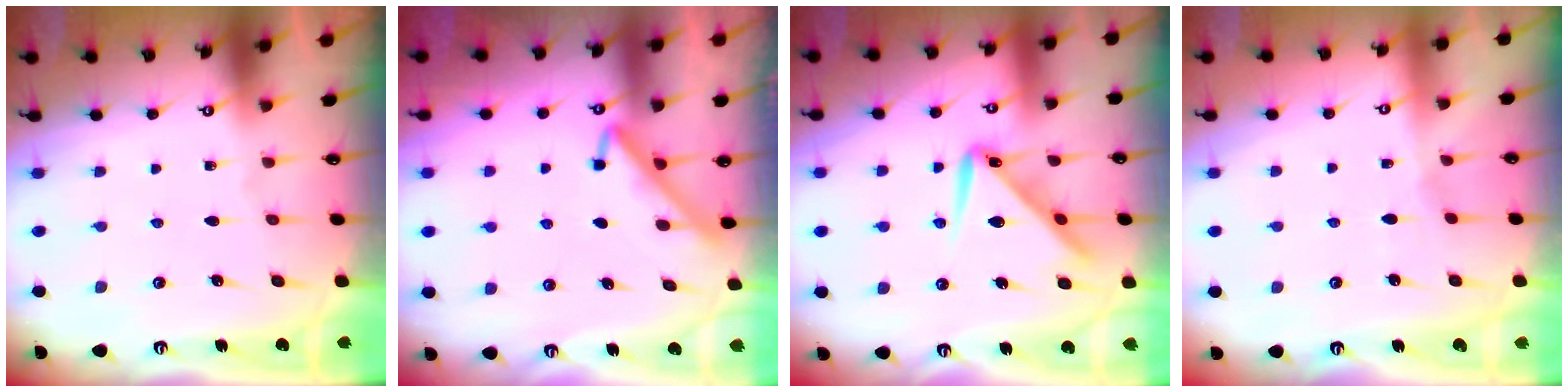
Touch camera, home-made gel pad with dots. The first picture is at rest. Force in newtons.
{"total": 4.3, "press": 4.3, "slide": 0.4}
{"total": 12.2, "press": 12.2, "slide": 0.7}
{"total": 2.5, "press": 2.5, "slide": 0.4}